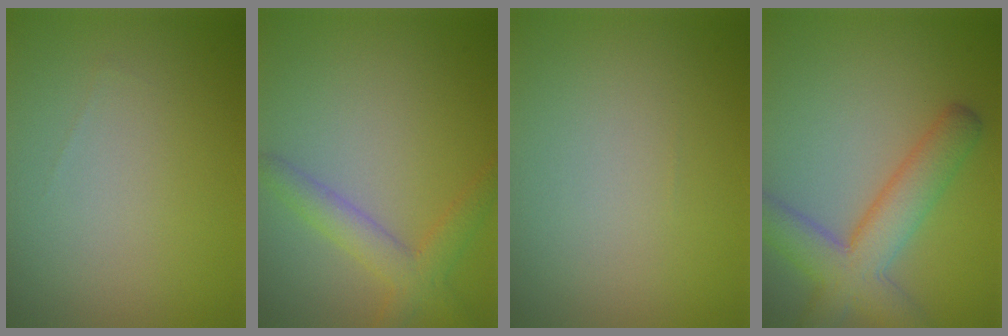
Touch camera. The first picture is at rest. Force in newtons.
{"total": 2.2, "press": 2.2, "slide": 0.2}
{"total": 0.0}
{"total": 6.5, "press": 6.4, "slide": 0.3}